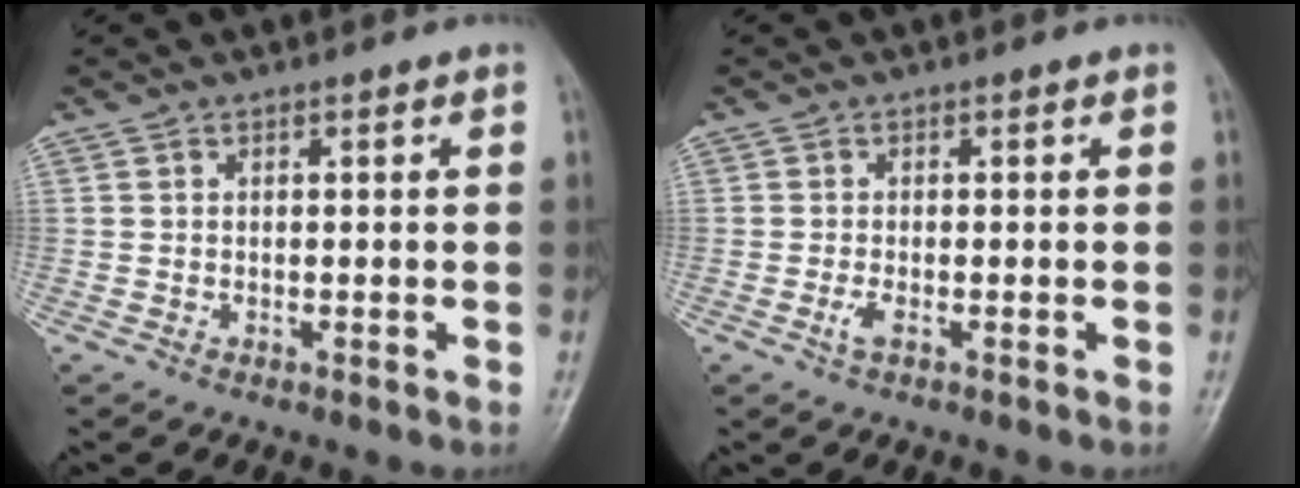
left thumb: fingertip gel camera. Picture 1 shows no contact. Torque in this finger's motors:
{"motor_torque": [-0.11, 0.15, 0.07, 0.01, 0.00]}